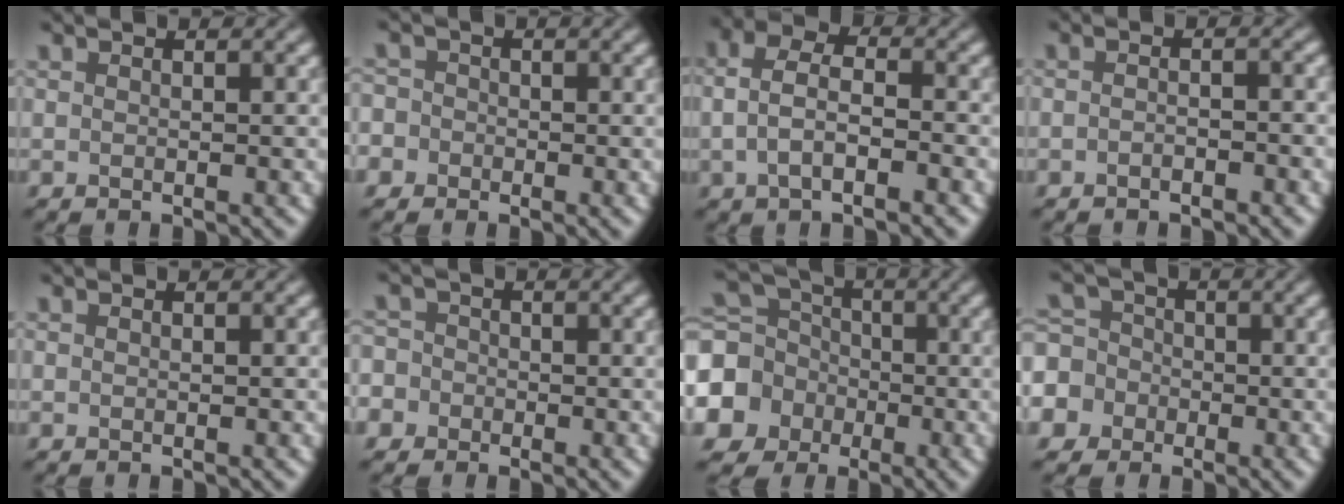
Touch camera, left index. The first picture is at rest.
{"total": 3.6, "force": [-1.0, 3.3, 0.8], "torque": [0.006, 0.013, -0.053]}
{"total": 3.9, "force": [-0.9, 1.9, 3.3], "torque": [-0.069, 0.005, -0.024]}
{"total": 1.3, "force": [-0.9, 0.4, 0.9], "torque": [-0.017, 0.001, -0.019]}
{"total": 0.0}
{"total": 4.6, "force": [-1.7, 4.2, 1.0], "torque": [-0.010, 0.012, -0.065]}
{"total": 8.3, "force": [-1.8, 7.5, 2.9], "torque": [-0.087, -0.008, -0.061]}
{"total": 6.4, "force": [-1.9, 5.9, 1.6], "torque": [-0.041, 0.014, -0.064]}